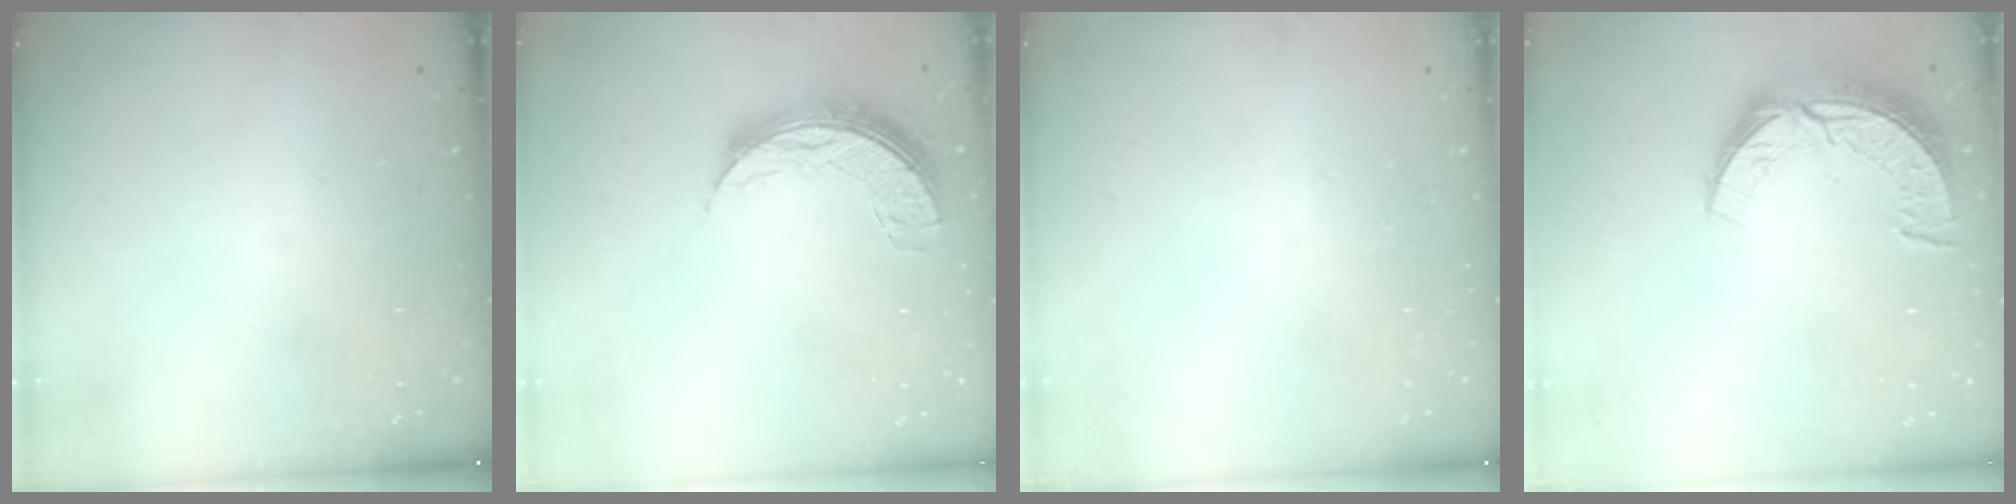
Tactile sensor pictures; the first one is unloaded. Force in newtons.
{"total": 8.0, "press": 8.0, "slide": 0.7}
{"total": 0.0}
{"total": 9.7, "press": 9.7, "slide": 0.7}